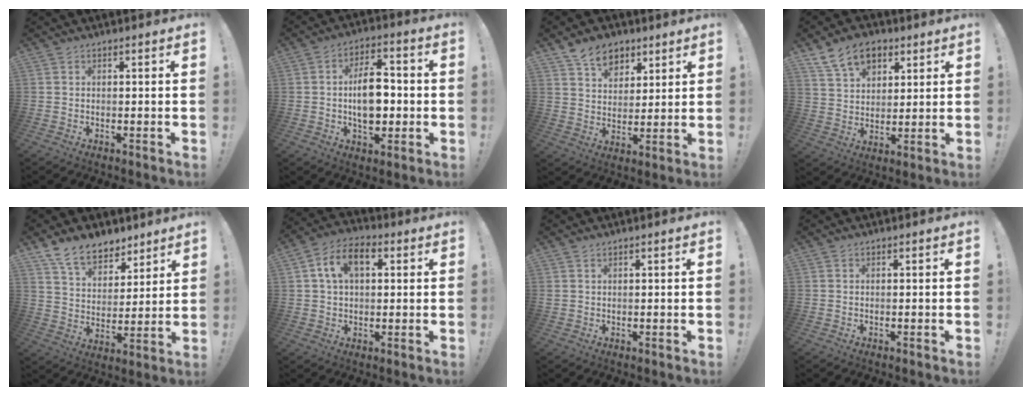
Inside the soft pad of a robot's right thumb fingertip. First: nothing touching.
{"total": 12.1, "force": [-0.9, 7.5, 9.4], "torque": [-0.151, 0.003, -0.020]}
{"total": 10.1, "force": [6.3, 6.9, 3.9], "torque": [-0.061, -0.032, 0.122]}
{"total": 12.1, "force": [6.9, 8.1, 5.8], "torque": [-0.093, -0.028, 0.134]}
{"total": 12.3, "force": [9.5, 6.7, 4.2], "torque": [-0.081, -0.065, 0.183]}
{"total": 10.8, "force": [3.3, 6.9, 7.6], "torque": [-0.128, 0.016, 0.064]}
{"total": 0.9, "force": [0.7, 0.4, 0.3], "torque": [-0.011, 0.001, 0.014]}
{"total": 0.0}